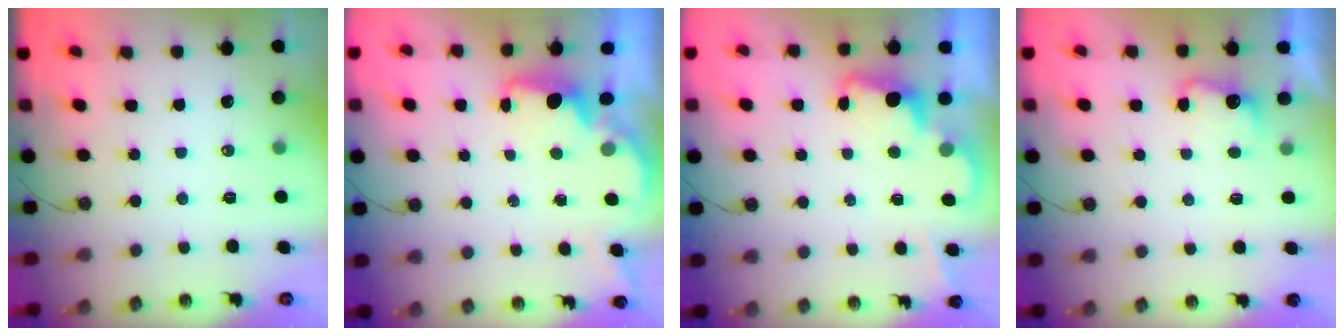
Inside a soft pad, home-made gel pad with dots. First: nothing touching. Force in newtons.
{"total": 2.1, "press": 2.0, "slide": 0.7}
{"total": 2.5, "press": 2.4, "slide": 0.5}
{"total": 3.9, "press": 3.7, "slide": 1.1}